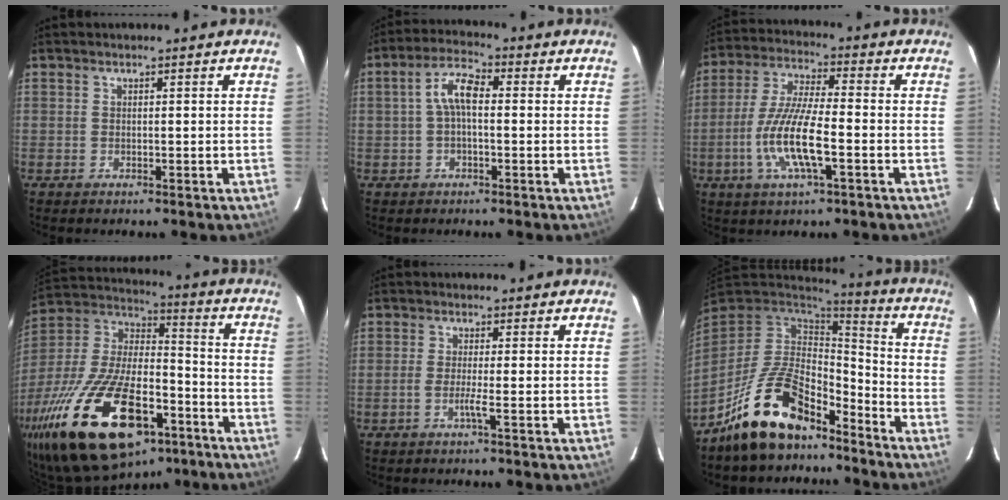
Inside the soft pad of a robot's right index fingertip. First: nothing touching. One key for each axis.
{"total": 5.5, "fx": 0.0, "fy": 2.2, "fz": 5.0, "tx": -0.102, "ty": 0.021, "tz": -0.002}
{"total": 12.7, "fx": -3.9, "fy": 2.5, "fz": 11.8, "tx": -0.246, "ty": -0.007, "tz": -0.076}
{"total": 33.6, "fx": -18.7, "fy": 14.9, "fz": 23.5, "tx": -0.468, "ty": -0.027, "tz": -0.304}
{"total": 2.2, "fx": -1.1, "fy": -0.6, "fz": 1.8, "tx": -0.042, "ty": -0.004, "tz": -0.028}
{"total": 16.7, "fx": -11.8, "fy": 7.3, "fz": 9.4, "tx": -0.201, "ty": 0.006, "tz": -0.201}